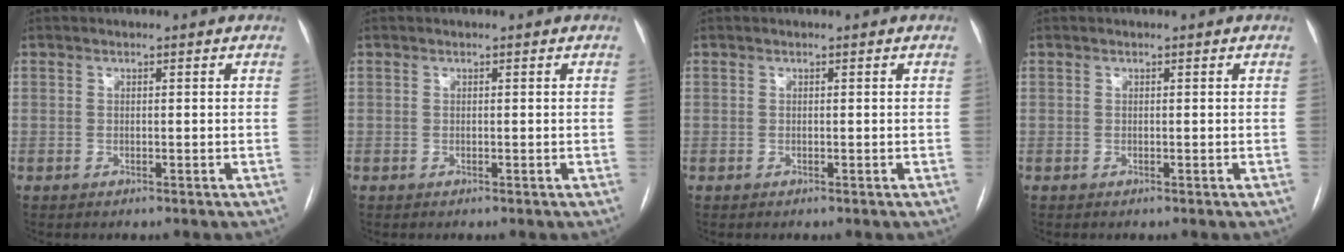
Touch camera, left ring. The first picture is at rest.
{"total": 0.0}
{"total": 0.0}
{"total": 0.0}